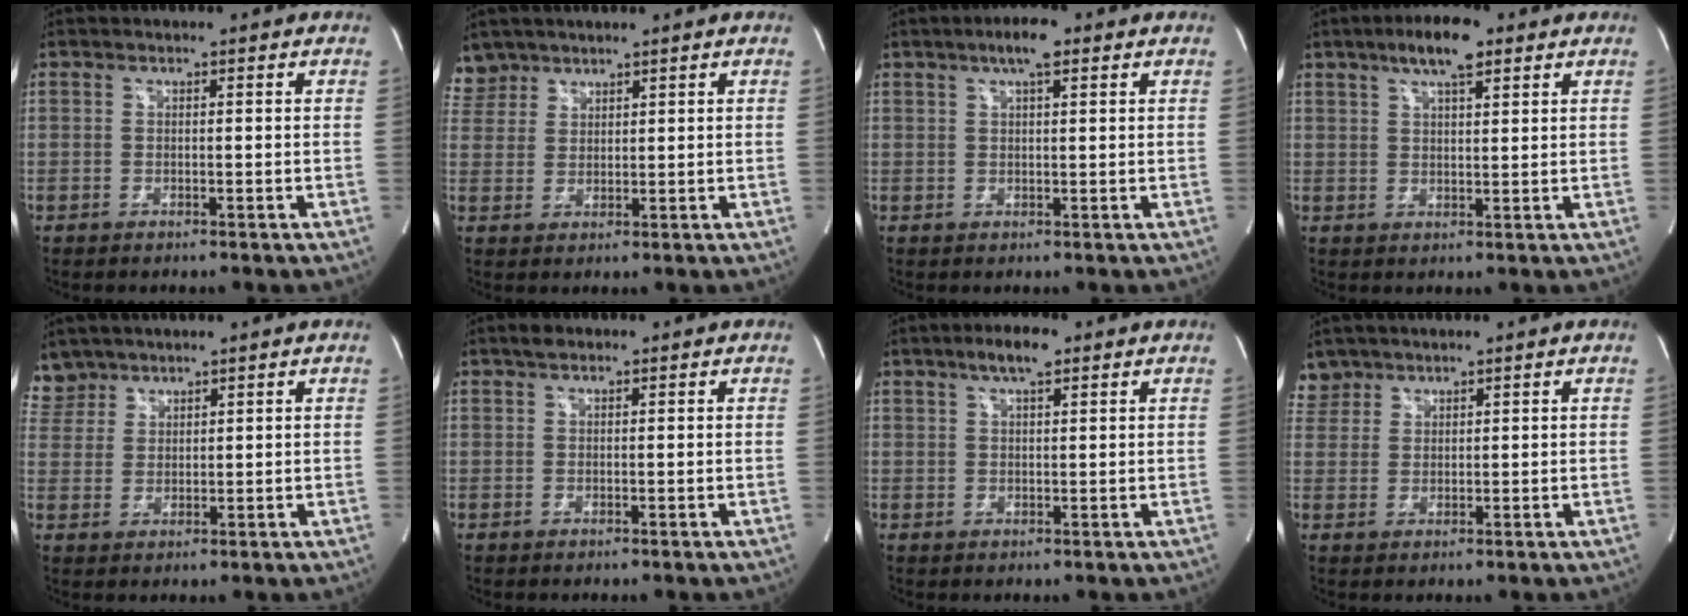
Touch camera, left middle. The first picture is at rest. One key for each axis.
{"total": 3.9, "fx": 3.4, "fy": 1.9, "fz": -0.5, "tx": 0.014, "ty": 0.008, "tz": 0.070}
{"total": 4.3, "fx": 2.6, "fy": 0.8, "fz": 3.4, "tx": -0.063, "ty": 0.009, "tz": 0.042}
{"total": 6.9, "fx": 4.4, "fy": 1.8, "fz": 5.1, "tx": -0.094, "ty": 0.011, "tz": 0.073}
{"total": 4.4, "fx": 3.9, "fy": 2.1, "fz": -0.5, "tx": 0.013, "ty": 0.009, "tz": 0.083}
{"total": 1.4, "fx": 1.1, "fy": 0.5, "fz": 0.7, "tx": -0.019, "ty": 0.011, "tz": 0.019}
{"total": 4.2, "fx": 2.7, "fy": 1.2, "fz": 3.0, "tx": -0.057, "ty": 0.007, "tz": 0.047}
{"total": 3.4, "fx": 2.8, "fy": 1.8, "fz": -0.4, "tx": 0.014, "ty": 0.008, "tz": 0.057}